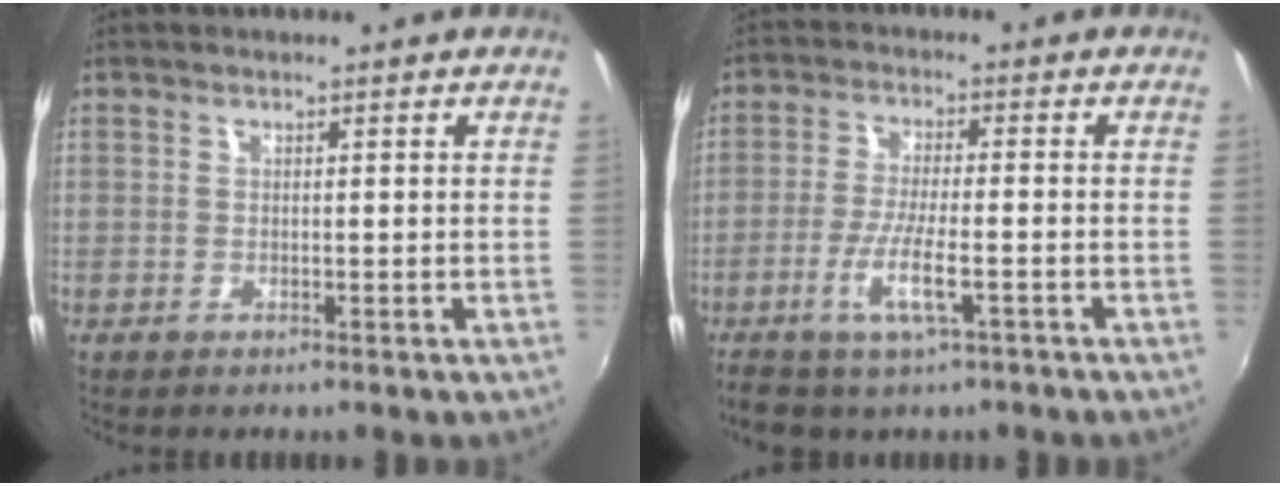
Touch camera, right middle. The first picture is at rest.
{"total": 6.9, "force": [-3.6, 1.4, 5.8], "torque": [-0.124, -0.009, -0.065]}